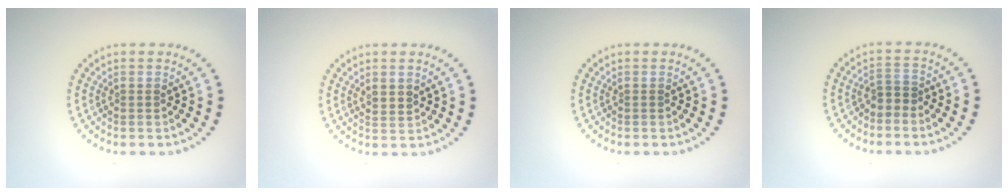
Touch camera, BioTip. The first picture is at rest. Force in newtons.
{"total": 1.4, "press": 1.2, "slide": 0.7}
{"total": 0.0}
{"total": 1.5, "press": 1.2, "slide": 1.0}